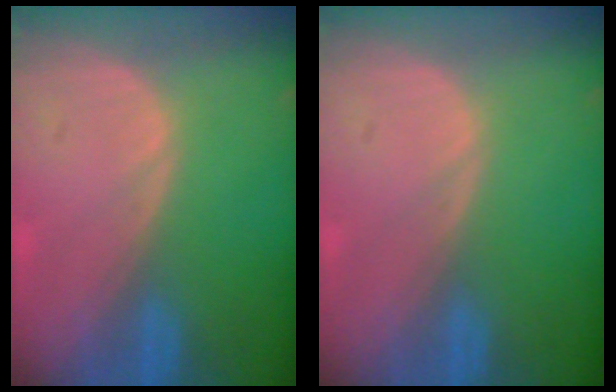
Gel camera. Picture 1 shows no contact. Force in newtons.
{"total": 0.0}